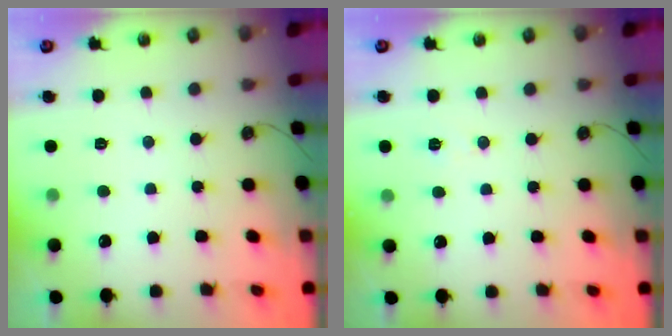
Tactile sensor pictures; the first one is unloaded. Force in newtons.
{"total": 5.7, "press": 3.5, "slide": 4.4}